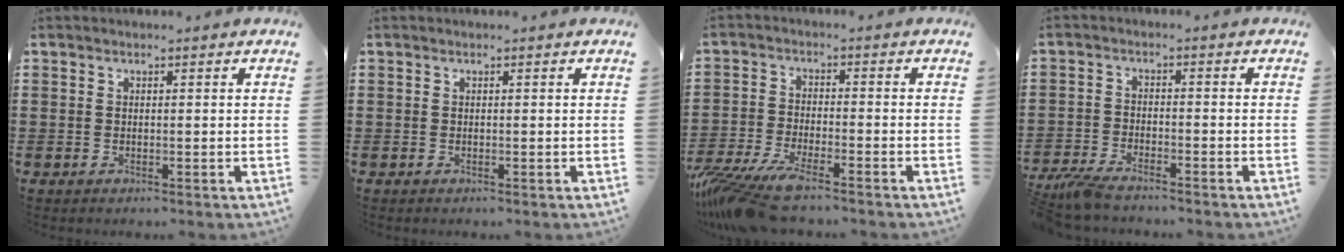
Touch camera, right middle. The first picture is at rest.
{"total": 0.0}
{"total": 7.8, "force": [-6.6, 1.1, 4.1], "torque": [-0.106, -0.011, -0.131]}
{"total": 4.0, "force": [-3.6, 0.6, 1.5], "torque": [-0.047, -0.006, -0.077]}